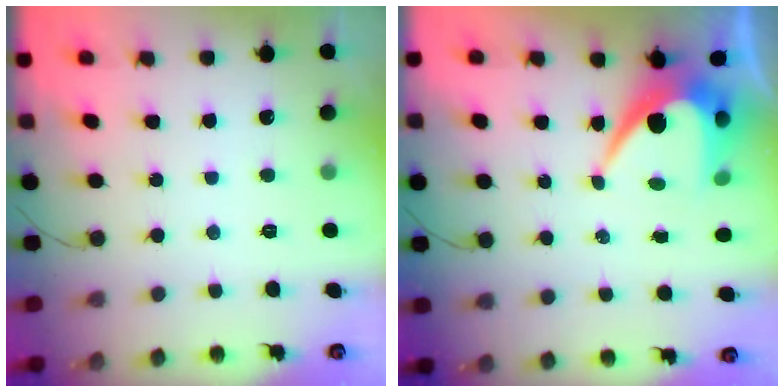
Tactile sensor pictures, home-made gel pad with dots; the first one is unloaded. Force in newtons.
{"total": 8.6, "press": 8.5, "slide": 0.8}